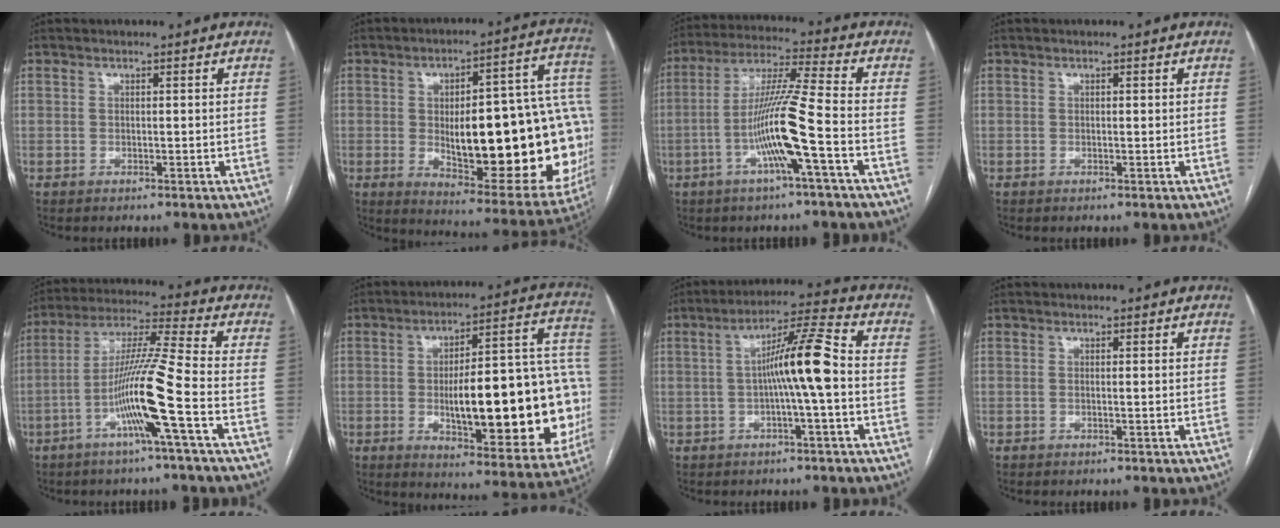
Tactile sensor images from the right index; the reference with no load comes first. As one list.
[{"total": 31.5, "force": [-2.7, 9.2, 30.0], "torque": [-0.319, 0.031, -0.012]}, {"total": 11.6, "force": [-3.7, -0.9, 10.9], "torque": [-0.211, 0.005, -0.074]}, {"total": 0.5, "force": [0.2, 0.2, 0.4], "torque": [-0.006, 0.001, 0.003]}, {"total": 12.3, "force": [-4.5, -1.4, 11.4], "torque": [-0.216, 0.005, -0.089]}, {"total": 27.3, "force": [-3.6, 7.2, 26.0], "torque": [-0.290, 0.027, -0.033]}, {"total": 9.4, "force": [-0.6, -0.2, 9.4], "torque": [-0.159, 0.021, -0.015]}, {"total": 0.0}]